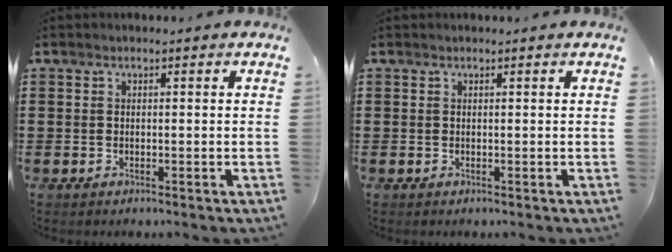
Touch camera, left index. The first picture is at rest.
{"total": 0.0}